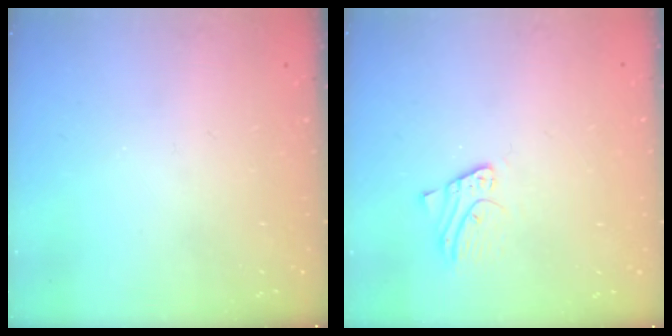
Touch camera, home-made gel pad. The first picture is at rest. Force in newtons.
{"total": 3.0, "press": 3.0, "slide": 0.3}